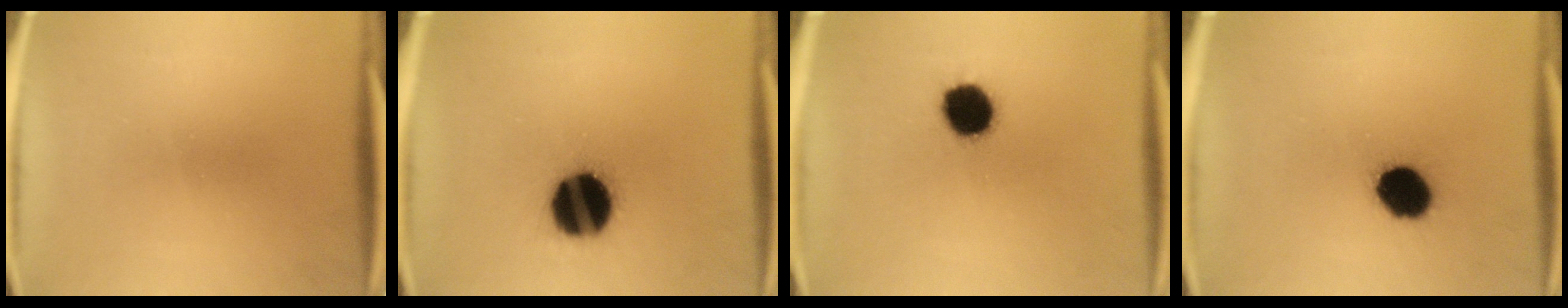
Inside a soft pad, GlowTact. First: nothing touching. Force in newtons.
{"total": 19.5}
{"total": 11.4}
{"total": 10.7}